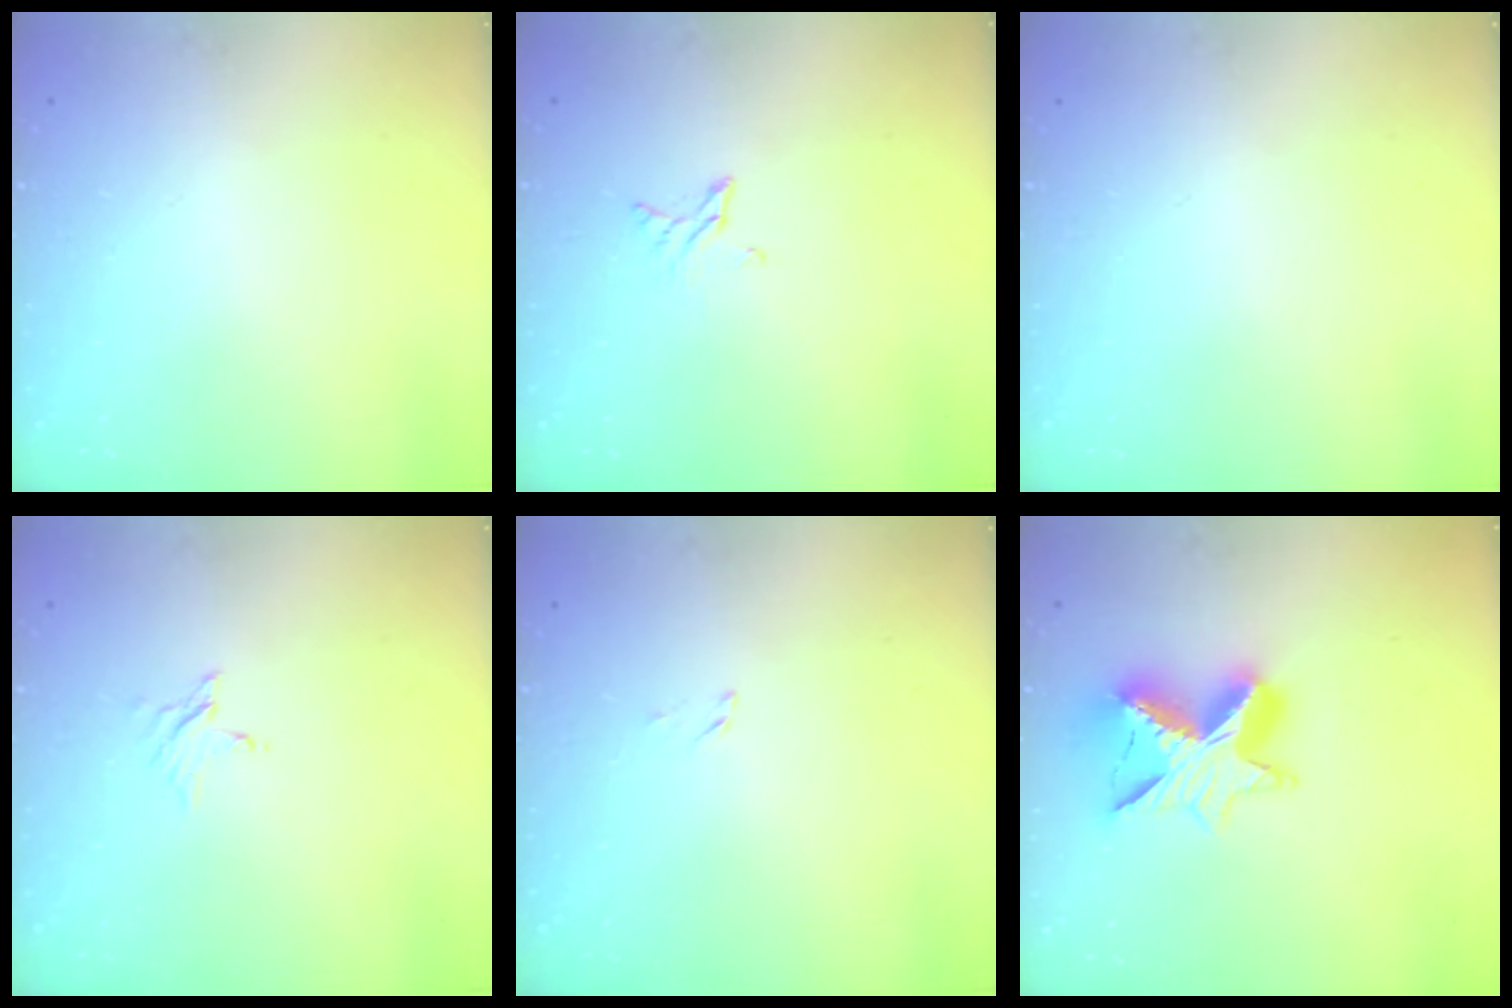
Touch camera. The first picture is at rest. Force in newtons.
{"total": 3.0, "press": 3.0, "slide": 0.3}
{"total": 0.0}
{"total": 2.7, "press": 2.7, "slide": 0.3}
{"total": 1.6, "press": 1.6, "slide": 0.2}
{"total": 13.2, "press": 13.1, "slide": 0.9}